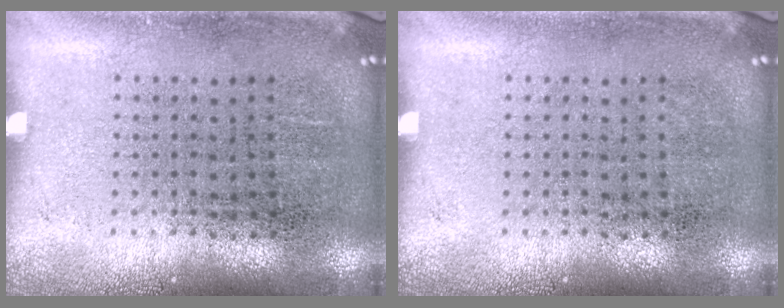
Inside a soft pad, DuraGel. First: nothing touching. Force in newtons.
{"total": 0.0}